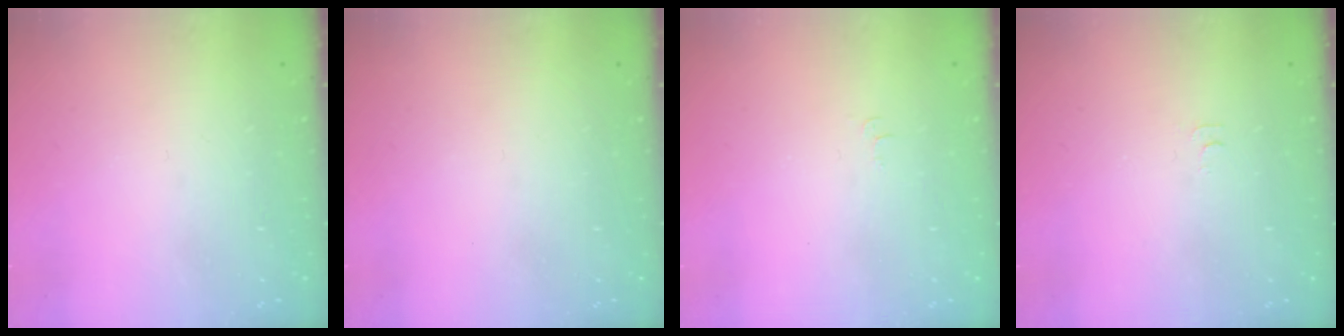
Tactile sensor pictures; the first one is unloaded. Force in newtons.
{"total": 0.0}
{"total": 3.3, "press": 3.3, "slide": 0.5}
{"total": 4.6, "press": 4.5, "slide": 0.6}